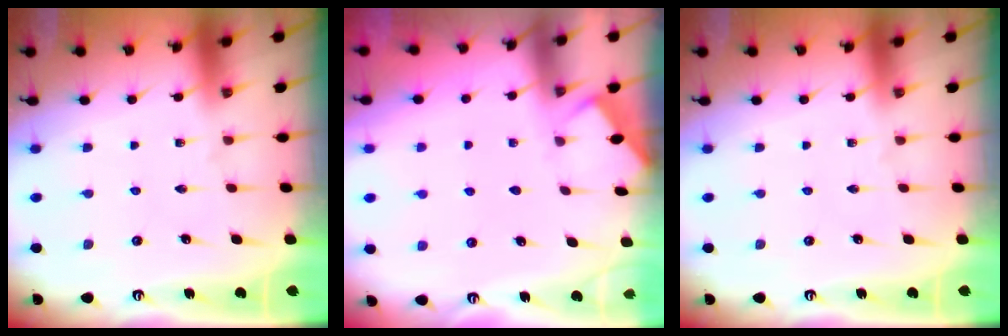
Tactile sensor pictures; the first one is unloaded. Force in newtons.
{"total": 2.0, "press": 1.9, "slide": 0.3}
{"total": 0.0}